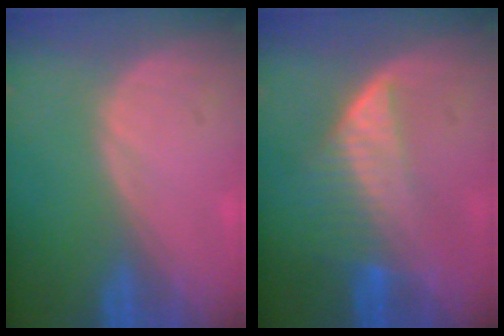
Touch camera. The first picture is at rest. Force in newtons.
{"total": 6.9, "press": 6.1, "slide": 3.2}